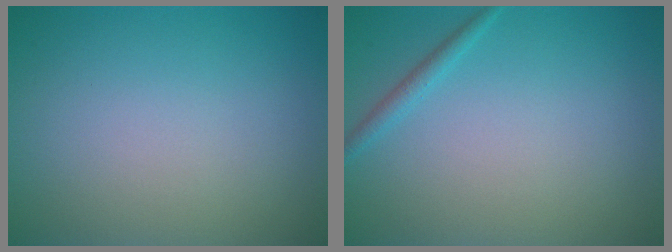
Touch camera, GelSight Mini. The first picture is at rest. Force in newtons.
{"total": 1.1, "press": 1.1, "slide": 0.0}